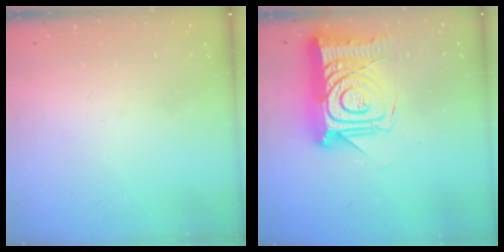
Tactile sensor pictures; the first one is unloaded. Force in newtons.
{"total": 22.4, "press": 22.4, "slide": 1.7}